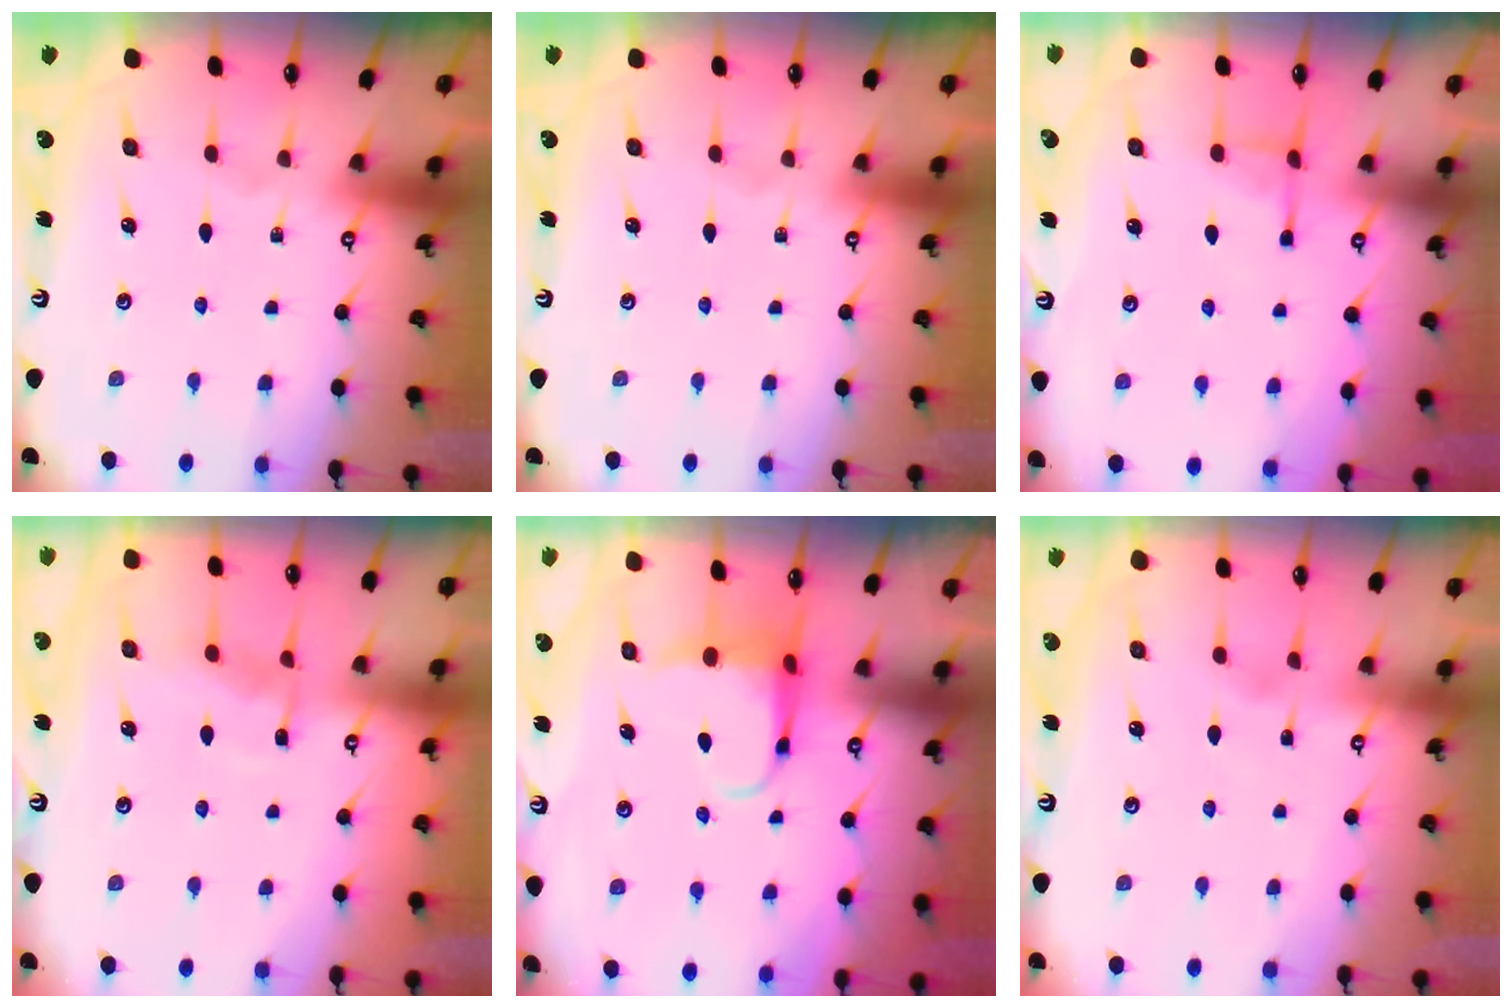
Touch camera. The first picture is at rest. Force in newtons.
{"total": 0.0}
{"total": 4.4, "press": 4.4, "slide": 0.7}
{"total": 6.6, "press": 6.6, "slide": 0.7}
{"total": 6.1, "press": 6.0, "slide": 1.2}
{"total": 2.0, "press": 2.0, "slide": 0.1}